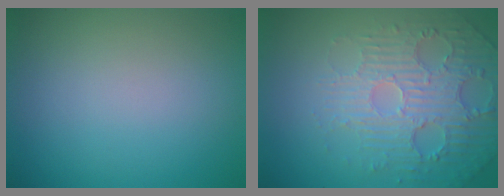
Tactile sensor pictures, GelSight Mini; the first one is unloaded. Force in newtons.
{"total": 5.4, "press": 3.8, "slide": 3.9}